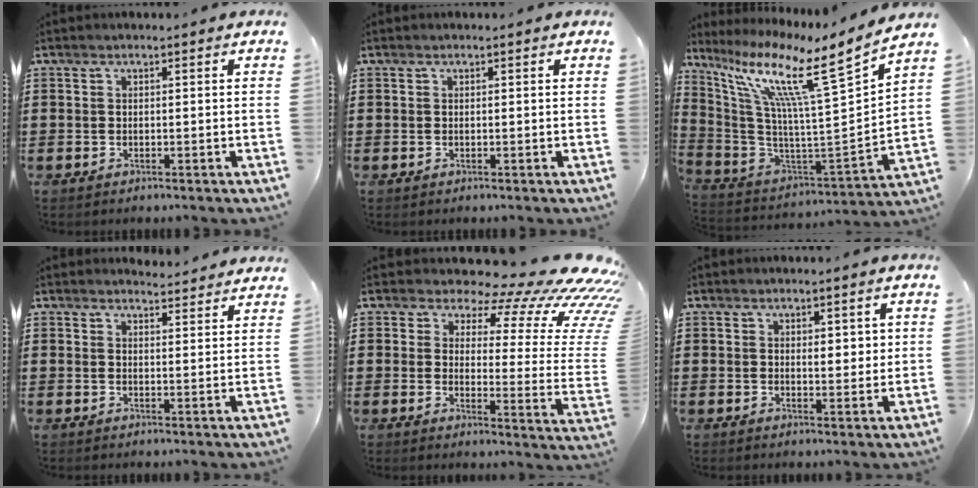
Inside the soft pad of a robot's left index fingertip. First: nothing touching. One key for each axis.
{"total": 0.0}
{"total": 11.6, "fx": 7.6, "fy": -0.1, "fz": 8.7, "tx": -0.192, "ty": -0.065, "tz": 0.109}
{"total": 2.9, "fx": 2.9, "fy": 0.2, "fz": 0.0, "tx": -0.001, "ty": -0.012, "tz": 0.054}
{"total": 12.2, "fx": 9.1, "fy": 3.9, "fz": 7.2, "tx": -0.115, "ty": -0.077, "tz": 0.148}
{"total": 2.0, "fx": 1.1, "fy": 1.2, "fz": 1.1, "tx": -0.009, "ty": 0.000, "tz": 0.016}